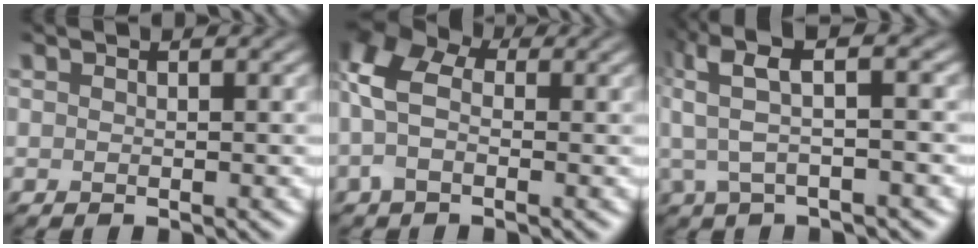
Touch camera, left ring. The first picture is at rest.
{"total": 5.3, "force": [0.3, 3.5, 4.0], "torque": [-0.107, 0.007, -0.006]}
{"total": 5.8, "force": [1.6, 1.5, 5.4], "torque": [-0.104, 0.018, 0.027]}